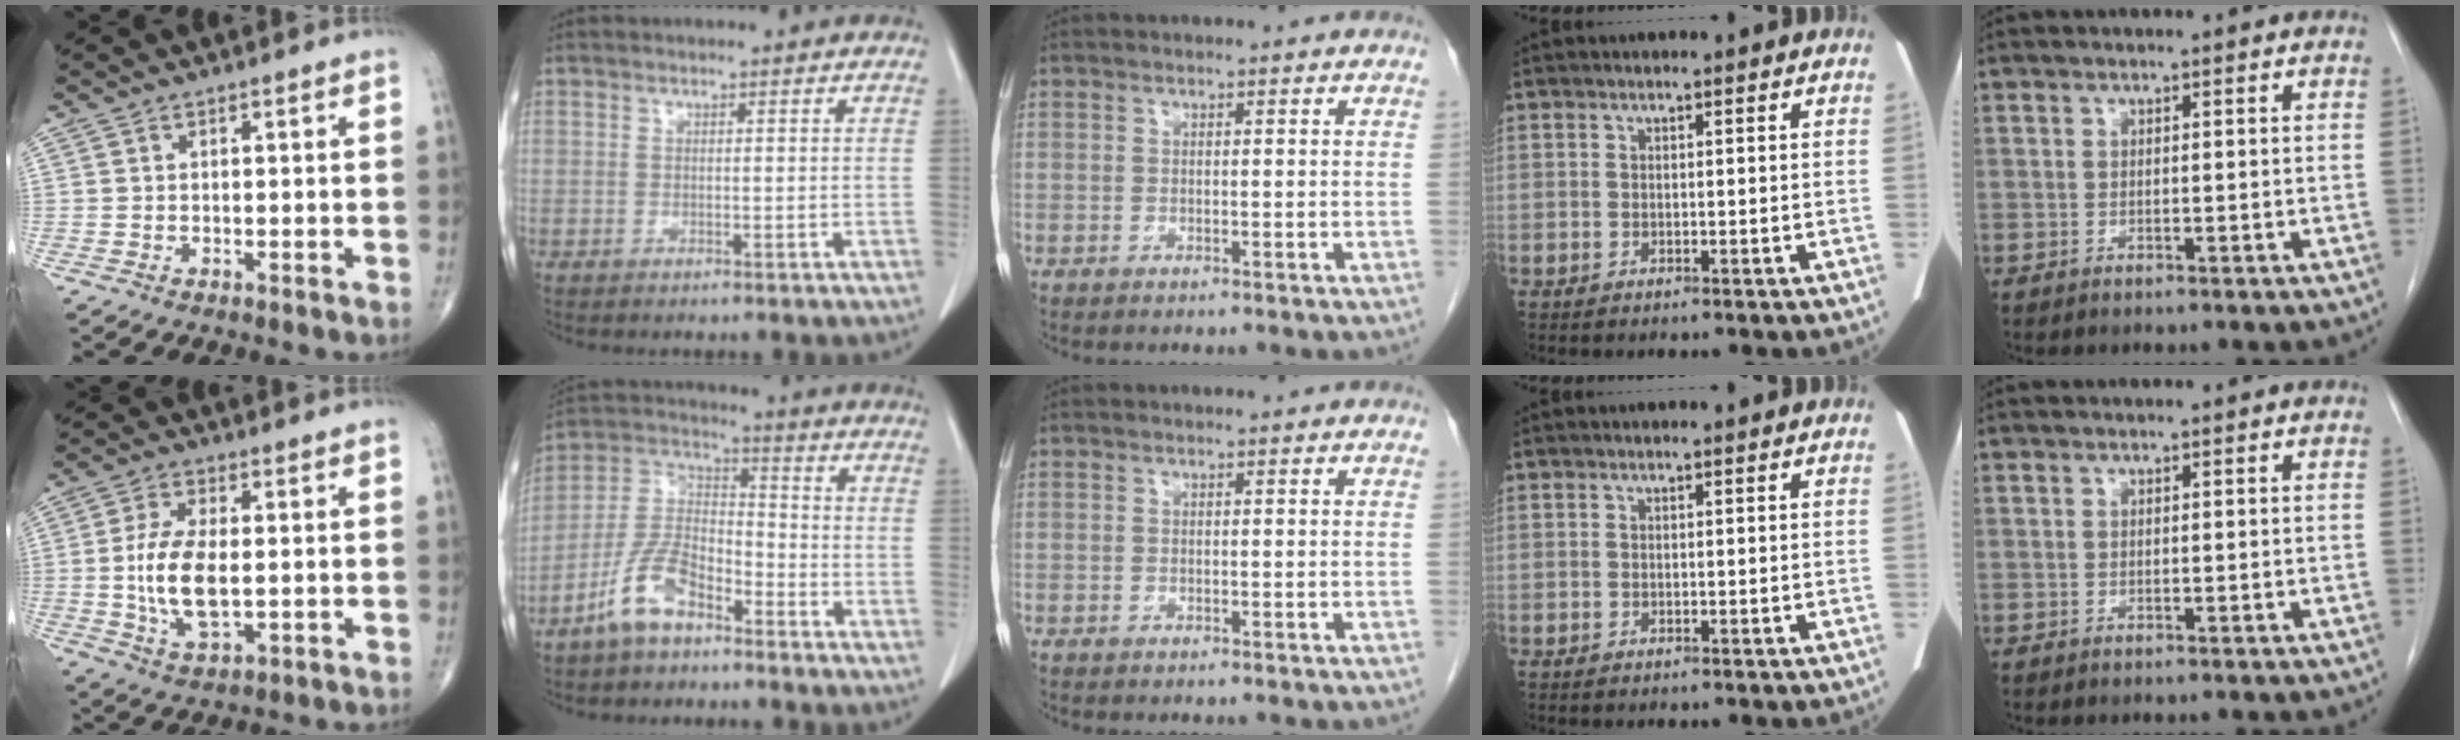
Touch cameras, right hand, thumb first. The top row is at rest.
{"thumb": {"total": 11.0, "force": [-0.6, 5.3, 9.6], "torque": [-0.186, -0.008, -0.007]}, "index": {"total": 9.3, "force": [-5.9, 3.8, 6.1], "torque": [-0.135, 0.006, -0.125]}}